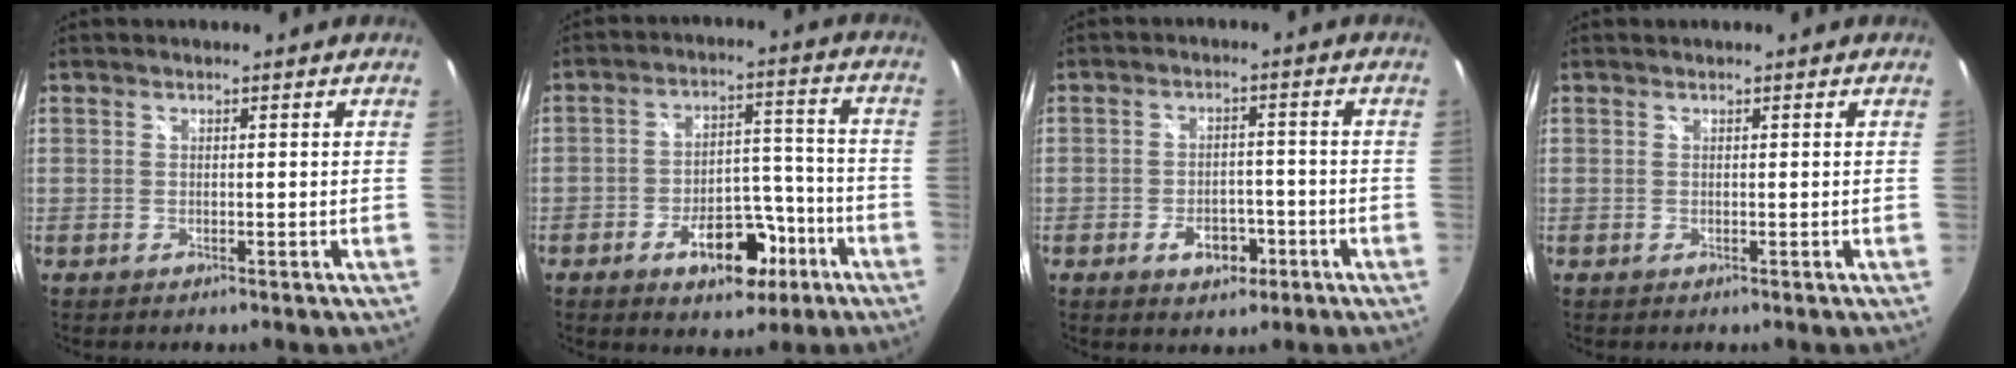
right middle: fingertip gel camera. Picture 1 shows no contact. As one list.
[{"total": 11.4, "force": [-6.2, 6.3, 7.2], "torque": [-0.119, 0.027, -0.077]}, {"total": 5.7, "force": [-3.0, 3.6, 3.3], "torque": [-0.066, 0.003, -0.038]}, {"total": 0.0}]